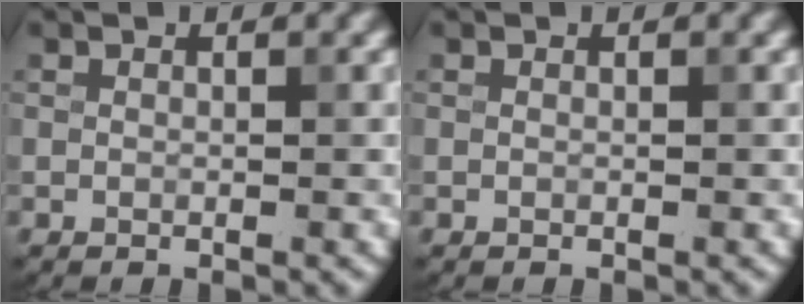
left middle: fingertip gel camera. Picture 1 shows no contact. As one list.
[{"total": 0.0}]